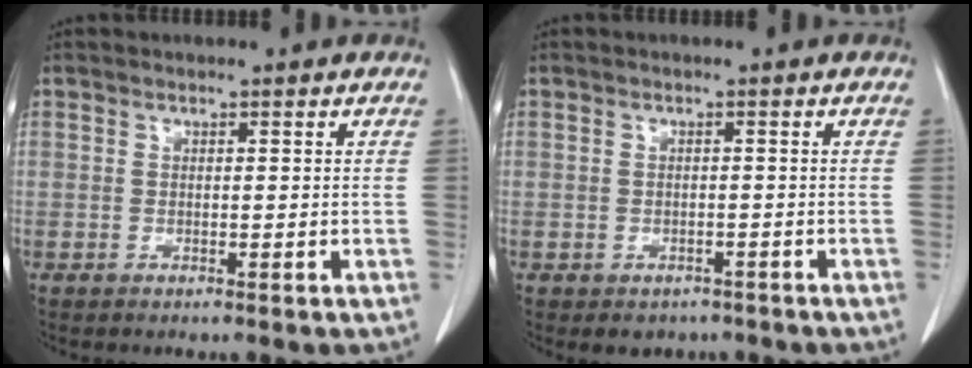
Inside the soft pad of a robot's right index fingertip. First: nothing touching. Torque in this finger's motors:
{"motor_torque": [-1.02, -0.28, -0.32, -0.13]}